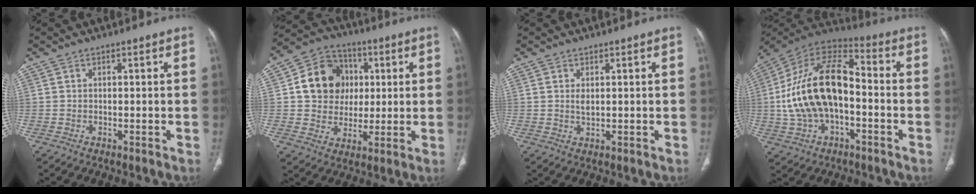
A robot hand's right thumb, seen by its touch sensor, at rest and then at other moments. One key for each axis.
{"total": 13.7, "fx": 2.5, "fy": 12.0, "fz": 6.2, "tx": -0.070, "ty": 0.008, "tz": 0.041}
{"total": 1.5, "fx": 0.4, "fy": 0.7, "fz": 1.2, "tx": -0.023, "ty": -0.003, "tz": 0.013}
{"total": 20.7, "fx": -1.9, "fy": 11.7, "fz": 17.0, "tx": -0.312, "ty": 0.041, "tz": -0.035}